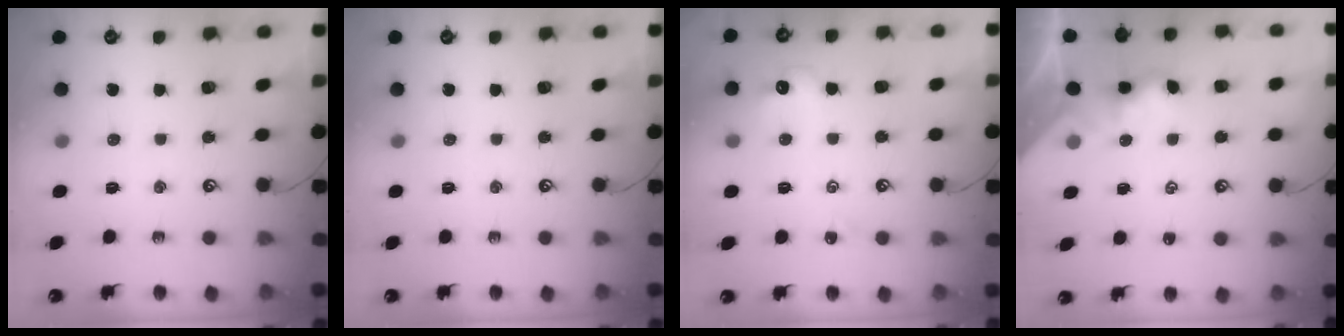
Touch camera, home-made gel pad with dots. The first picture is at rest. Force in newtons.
{"total": 0.0}
{"total": 3.4, "press": 3.3, "slide": 0.8}
{"total": 2.3, "press": 2.3, "slide": 0.0}